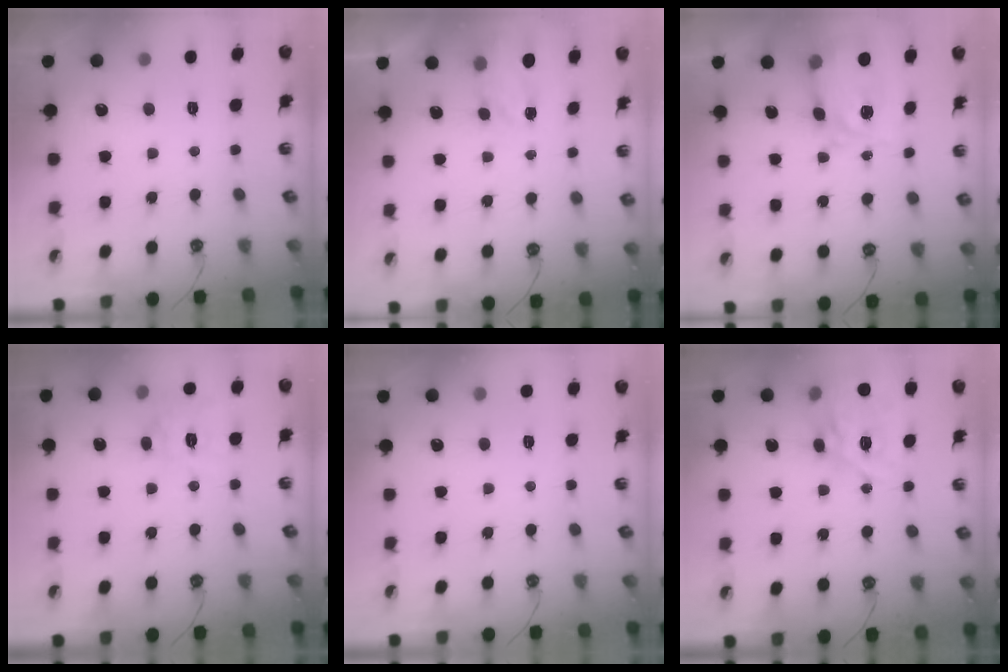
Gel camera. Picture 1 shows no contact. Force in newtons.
{"total": 2.6, "press": 2.5, "slide": 0.4}
{"total": 7.4, "press": 7.4, "slide": 0.7}
{"total": 10.9, "press": 10.8, "slide": 0.6}
{"total": 2.6, "press": 2.6, "slide": 0.3}
{"total": 16.9, "press": 16.9, "slide": 1.5}